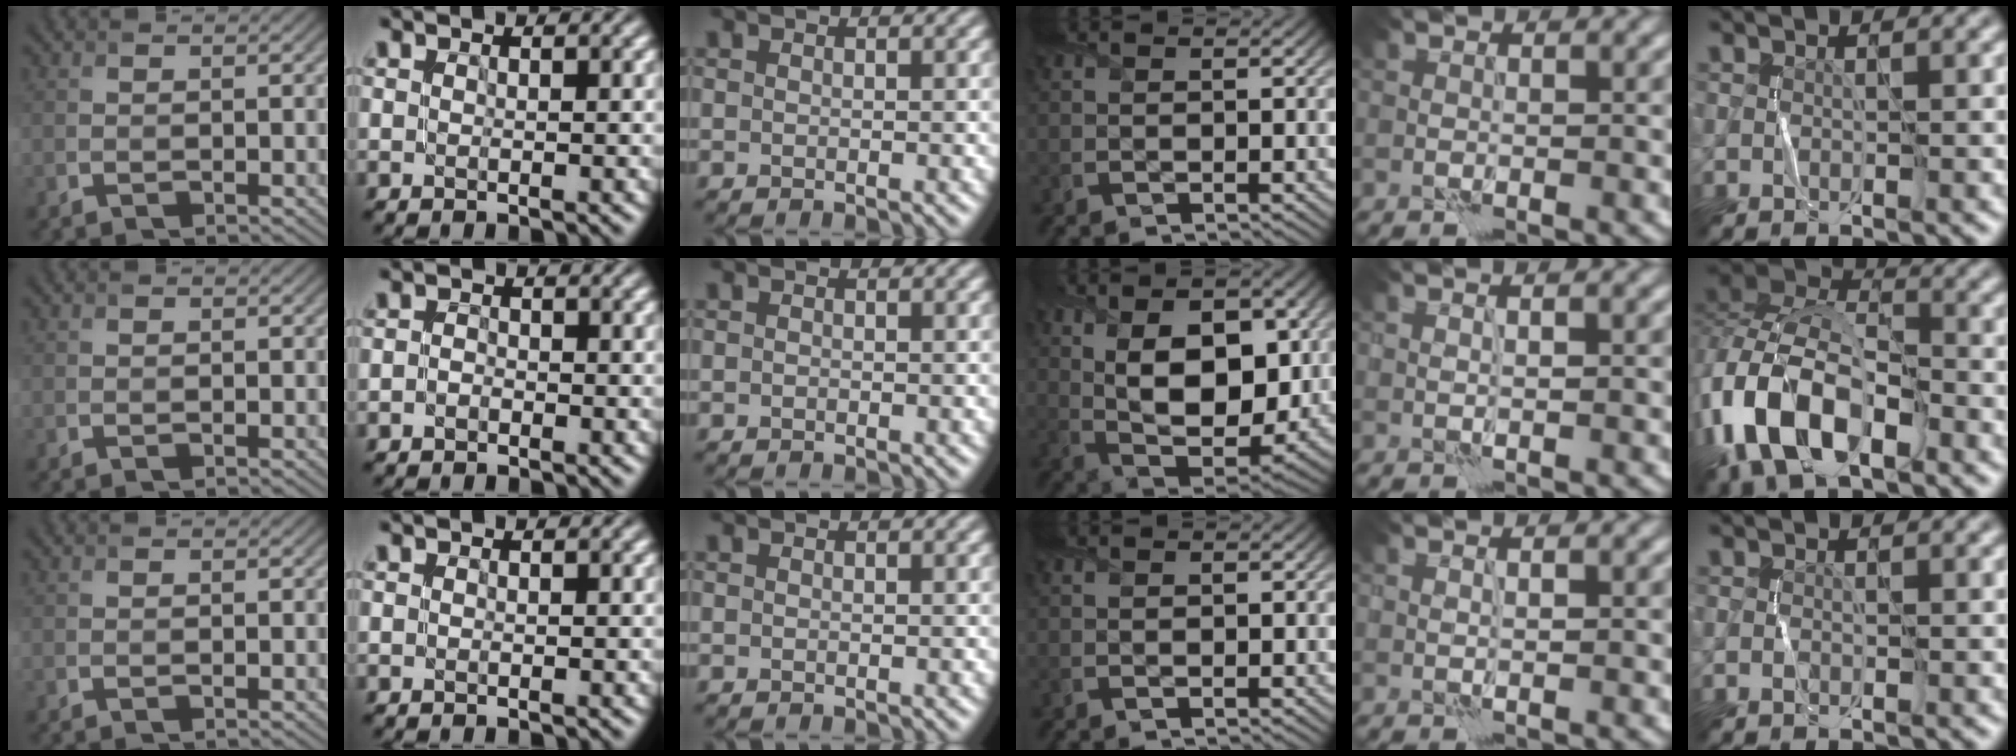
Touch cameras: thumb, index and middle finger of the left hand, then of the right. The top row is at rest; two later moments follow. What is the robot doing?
{"motion": "fold", "object": "scarf"}